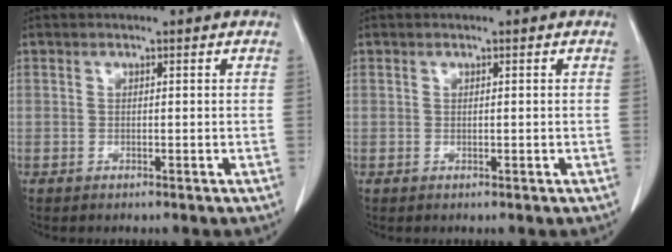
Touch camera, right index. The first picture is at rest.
{"total": 0.0}